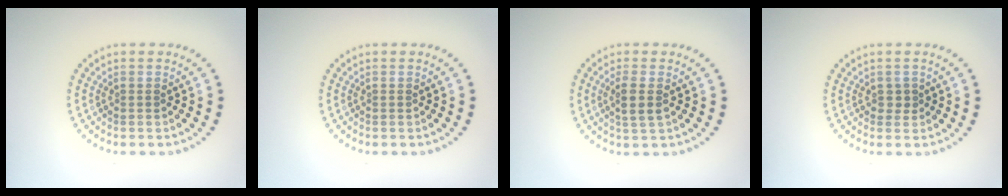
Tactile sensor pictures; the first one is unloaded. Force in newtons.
{"total": 0.0}
{"total": 2.0, "press": 1.7, "slide": 1.0}
{"total": 1.0, "press": 0.9, "slide": 0.3}